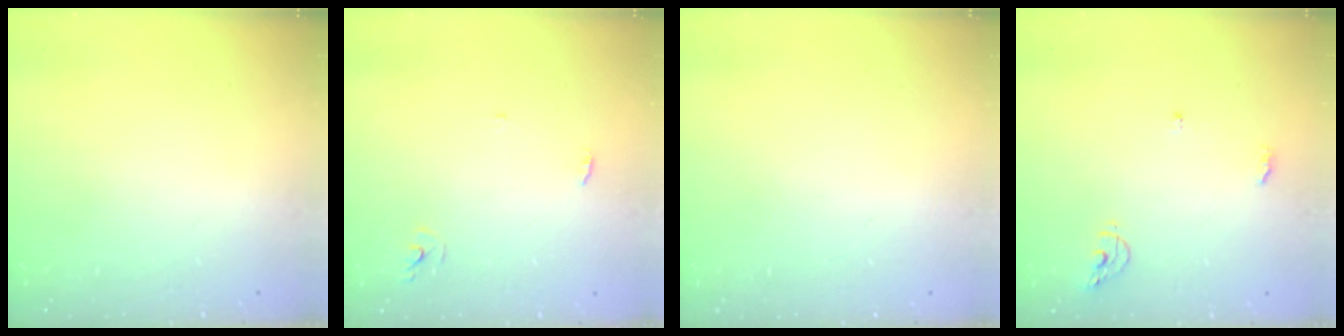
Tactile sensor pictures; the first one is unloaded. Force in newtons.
{"total": 2.9, "press": 2.9, "slide": 0.2}
{"total": 0.9, "press": 0.9, "slide": 0.0}
{"total": 6.3, "press": 6.3, "slide": 0.2}